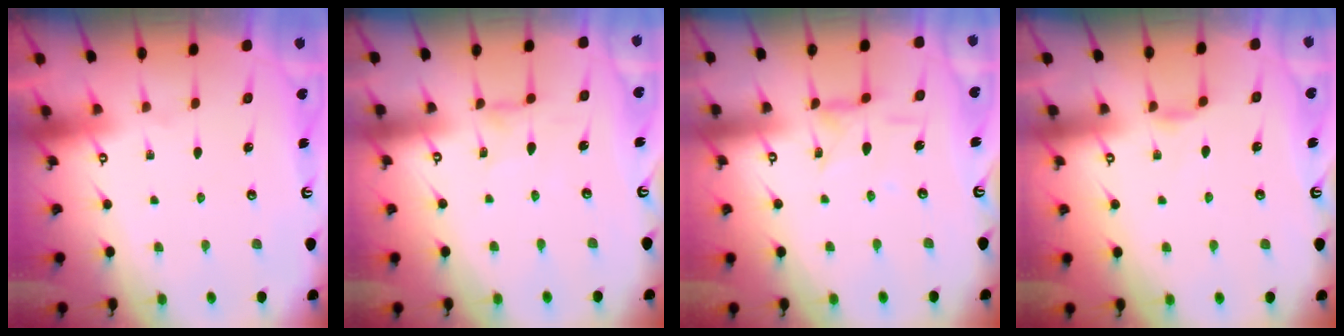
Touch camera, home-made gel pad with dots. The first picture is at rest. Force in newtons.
{"total": 0.7, "press": 0.7, "slide": 0.0}
{"total": 4.4, "press": 4.4, "slide": 0.3}
{"total": 2.2, "press": 2.2, "slide": 0.4}